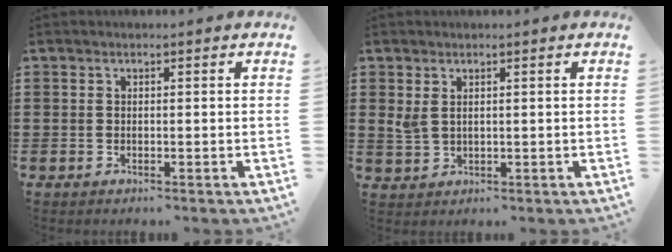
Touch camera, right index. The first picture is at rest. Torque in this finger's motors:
{"motor_torque": [-0.41, 0.66, 0.00, 0.00]}